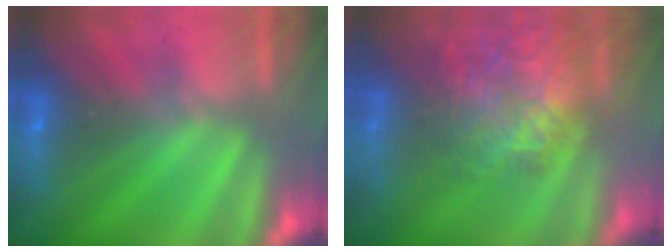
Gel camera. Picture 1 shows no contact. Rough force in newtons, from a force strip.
{"total": 10.2}